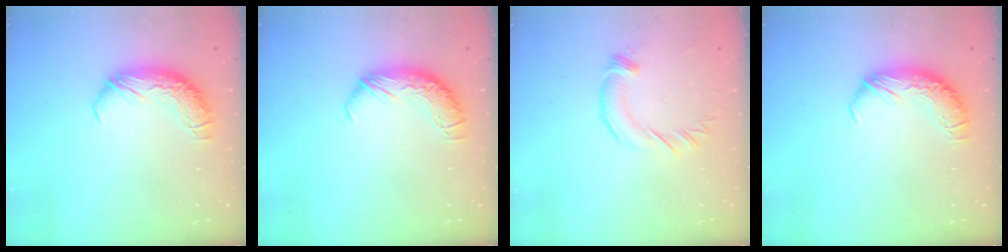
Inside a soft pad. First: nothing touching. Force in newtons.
{"total": 0.0}
{"total": 2.5, "press": 2.5, "slide": 0.2}
{"total": 0.0}